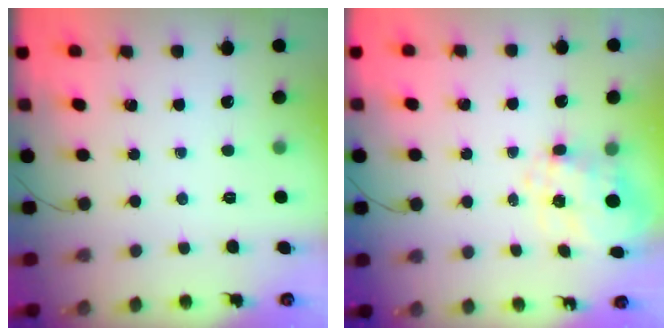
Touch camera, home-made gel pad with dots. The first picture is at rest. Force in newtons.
{"total": 8.2, "press": 8.2, "slide": 0.8}